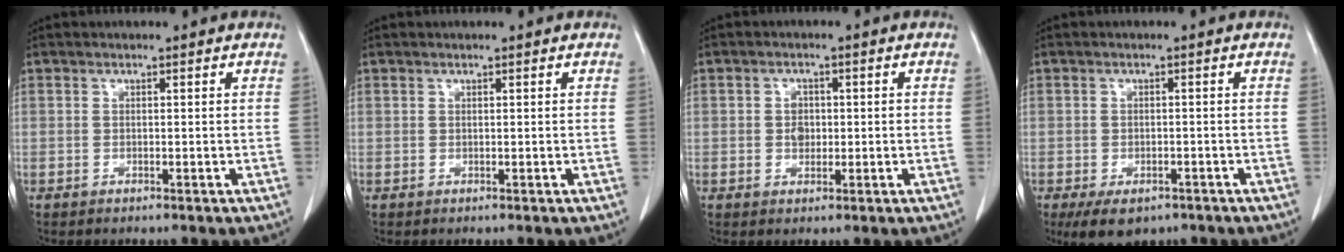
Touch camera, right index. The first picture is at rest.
{"total": 0.0}
{"total": 2.5, "force": [-0.1, 2.0, 1.5], "torque": [-0.023, 0.004, 0.001]}
{"total": 6.3, "force": [-4.2, 3.5, 3.0], "torque": [-0.047, -0.005, -0.059]}